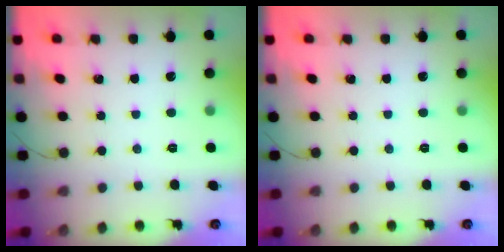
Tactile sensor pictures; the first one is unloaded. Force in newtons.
{"total": 0.0}